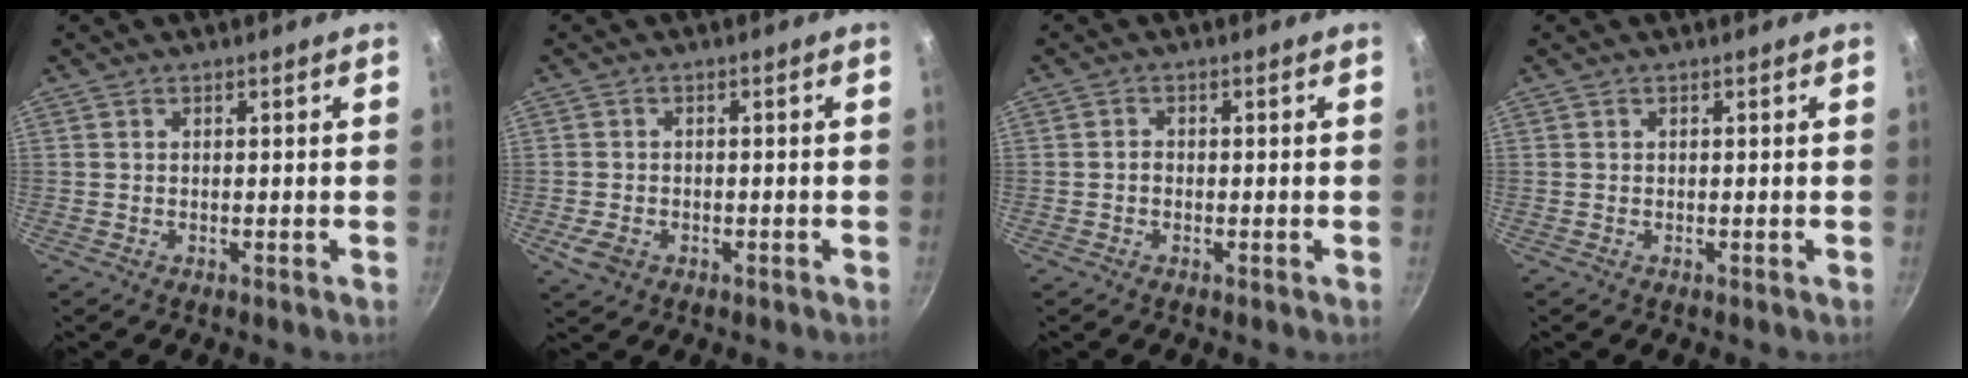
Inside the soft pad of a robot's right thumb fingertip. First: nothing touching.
{"total": 3.9, "force": [-1.6, 2.8, 2.3], "torque": [-0.045, 0.006, -0.026]}
{"total": 1.2, "force": [-0.4, 0.9, 0.6], "torque": [-0.010, 0.007, -0.008]}
{"total": 0.0}